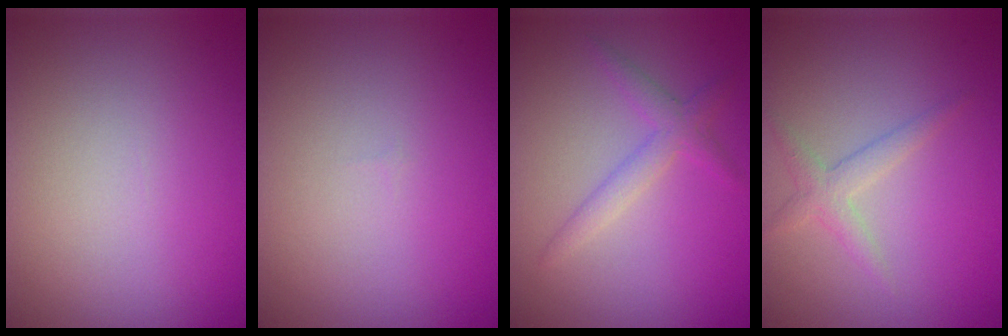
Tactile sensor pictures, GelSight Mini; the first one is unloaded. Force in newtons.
{"total": 0.0}
{"total": 2.1, "press": 2.1, "slide": 0.1}
{"total": 1.8, "press": 1.8, "slide": 0.1}